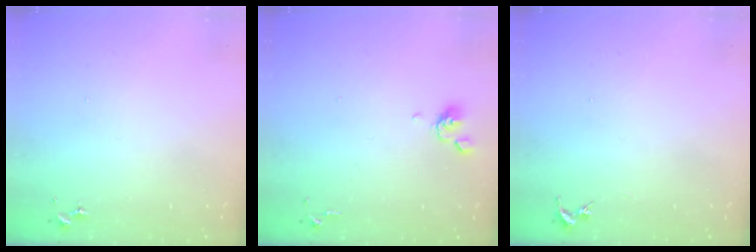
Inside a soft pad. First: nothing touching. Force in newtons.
{"total": 5.6, "press": 5.5, "slide": 1.4}
{"total": 0.0}